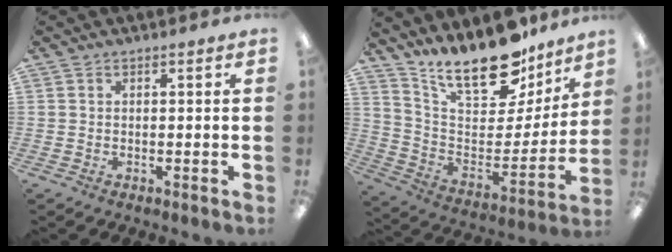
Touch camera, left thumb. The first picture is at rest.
{"total": 21.4, "force": [16.9, 8.4, 10.1], "torque": [-0.159, -0.122, 0.294]}